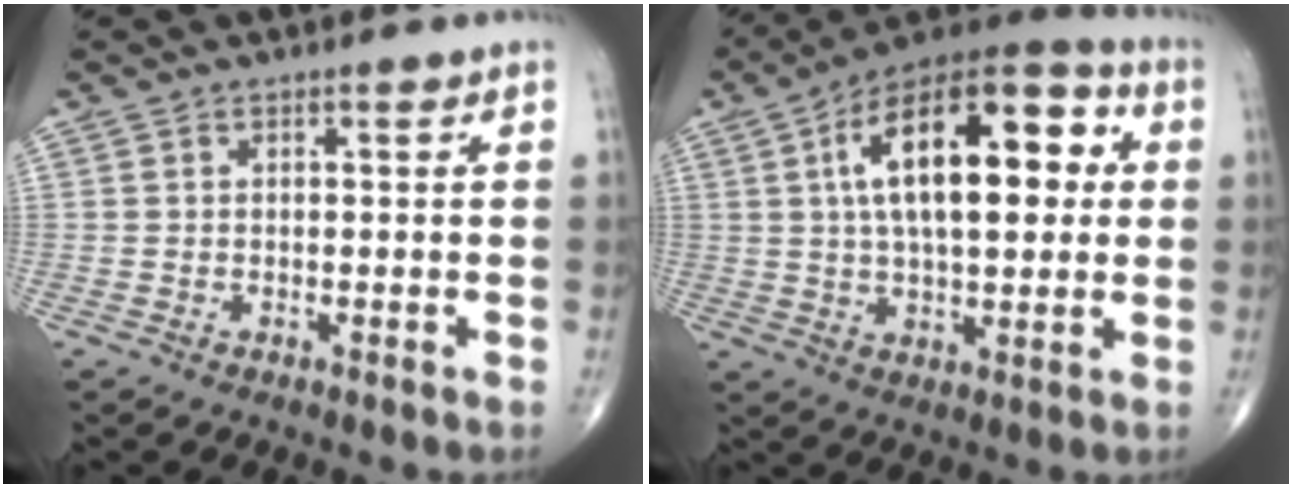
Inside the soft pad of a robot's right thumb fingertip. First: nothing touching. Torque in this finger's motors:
{"motor_torque": [0.48, 4.53, 2.00, 0.22, 0.59]}